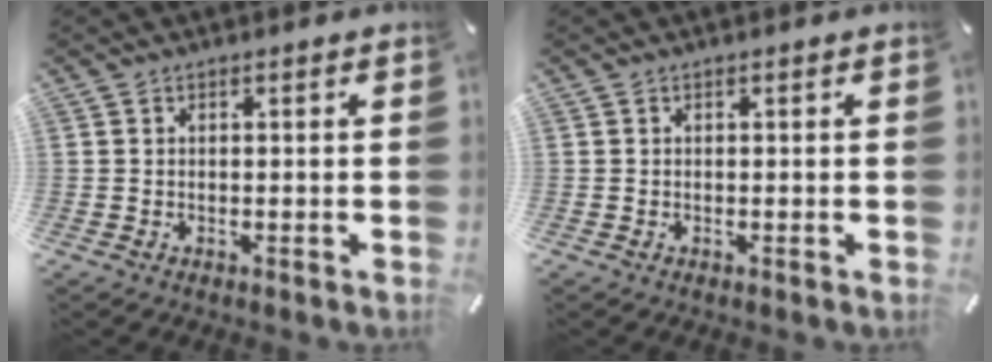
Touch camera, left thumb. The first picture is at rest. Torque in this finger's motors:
{"motor_torque": [0.00, 0.00, -0.01, 0.01, 0.00]}